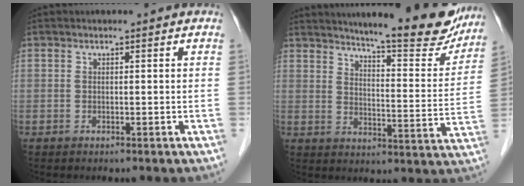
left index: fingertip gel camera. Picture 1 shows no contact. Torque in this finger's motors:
{"motor_torque": [0.53, -0.54, 0.39, 0.07]}